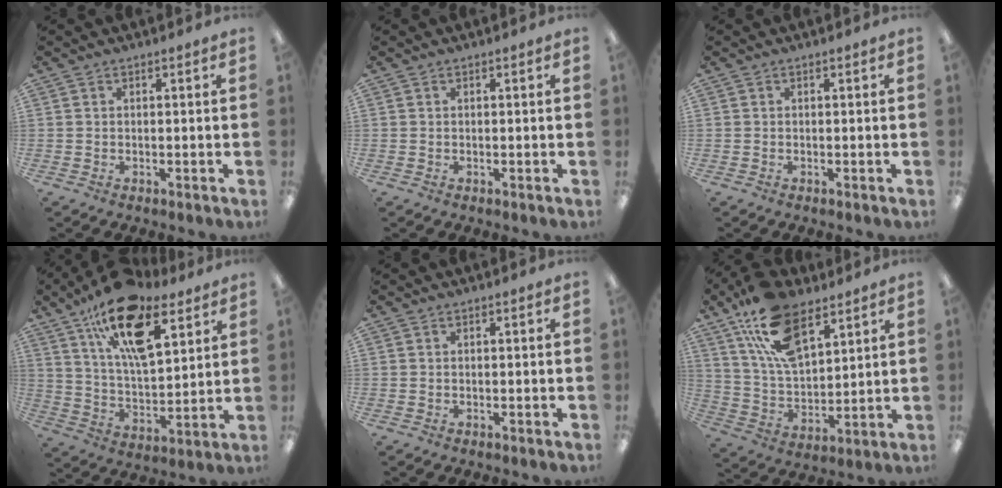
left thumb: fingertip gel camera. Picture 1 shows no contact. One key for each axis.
{"total": 0.0}
{"total": 0.0}
{"total": 20.5, "fx": 12.4, "fy": 8.7, "fz": 13.8, "tx": -0.235, "ty": -0.055, "tz": 0.214}
{"total": 0.0}
{"total": 18.5, "fx": 10.9, "fy": 9.5, "fz": 11.6, "tx": -0.225, "ty": -0.035, "tz": 0.199}